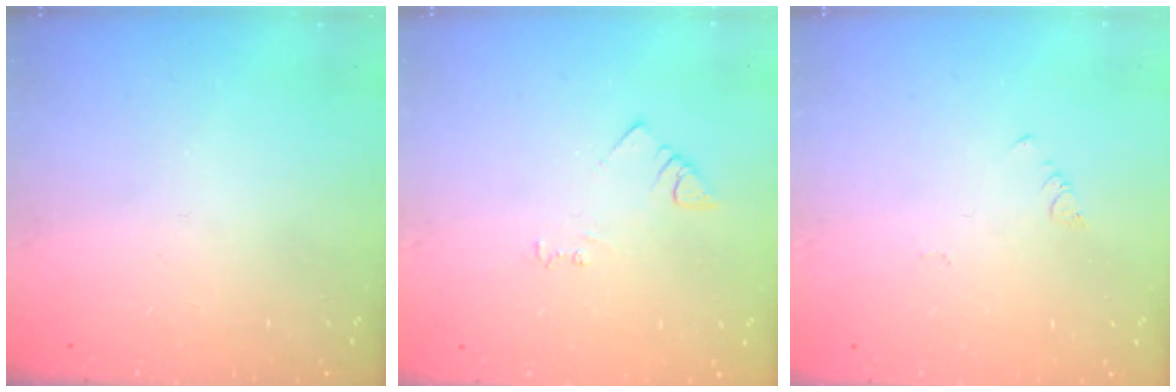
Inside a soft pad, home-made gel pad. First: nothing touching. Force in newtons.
{"total": 4.2, "press": 4.1, "slide": 0.6}
{"total": 1.9, "press": 1.9, "slide": 0.4}